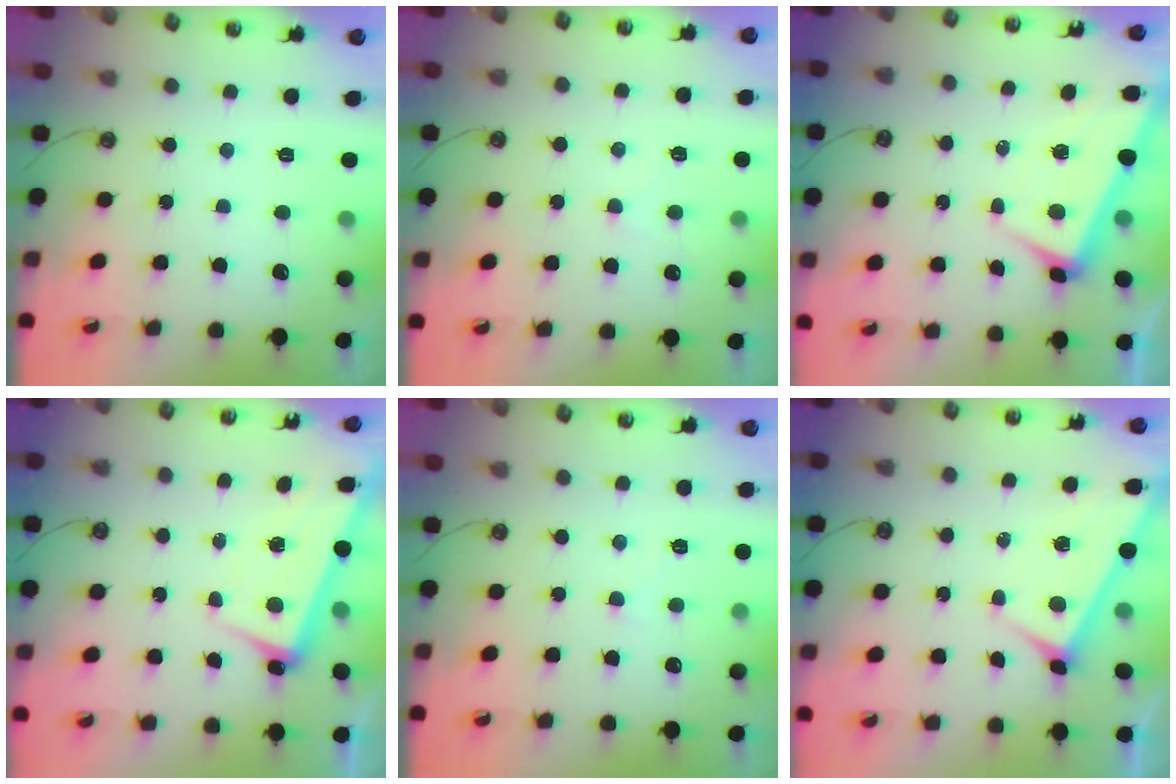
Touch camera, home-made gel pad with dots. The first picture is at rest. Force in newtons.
{"total": 3.5, "press": 3.5, "slide": 0.4}
{"total": 1.9, "press": 1.8, "slide": 0.6}
{"total": 2.3, "press": 2.1, "slide": 0.9}
{"total": 1.0, "press": 0.9, "slide": 0.4}
{"total": 3.0, "press": 2.9, "slide": 0.3}